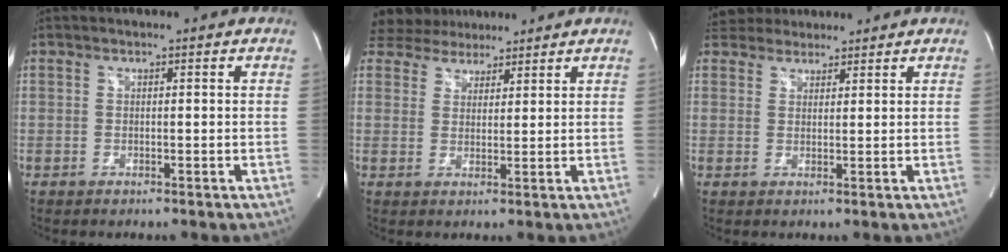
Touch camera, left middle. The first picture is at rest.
{"total": 8.9, "force": [7.8, 3.7, 2.3], "torque": [-0.042, 0.029, 0.129]}
{"total": 5.2, "force": [4.7, 2.2, 0.6], "torque": [-0.008, 0.030, 0.080]}